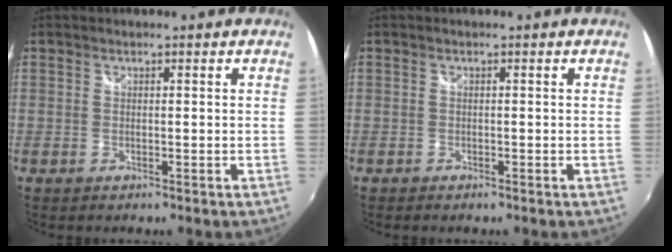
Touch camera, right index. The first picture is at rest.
{"total": 0.8, "force": [-0.7, 0.4, 0.3], "torque": [-0.009, -0.004, -0.013]}